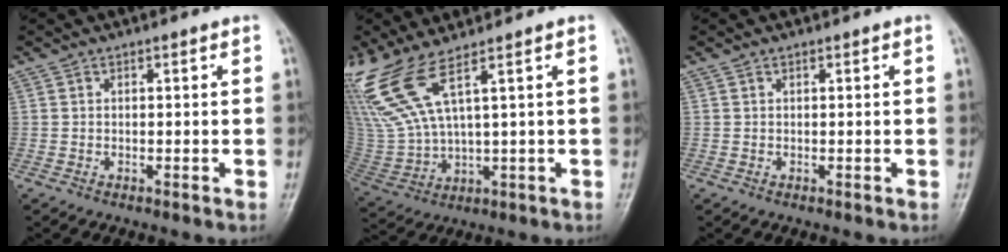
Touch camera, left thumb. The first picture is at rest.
{"total": 12.2, "force": [7.4, 2.5, 9.4], "torque": [-0.240, -0.027, 0.170]}
{"total": 0.0}